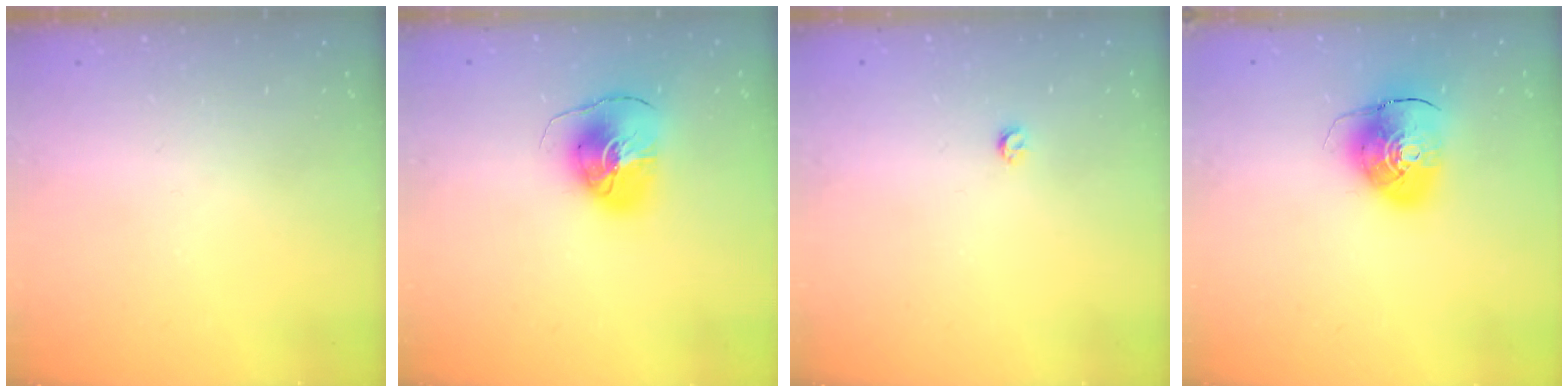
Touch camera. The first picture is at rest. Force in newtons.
{"total": 10.5, "press": 10.5, "slide": 1.3}
{"total": 2.9, "press": 2.8, "slide": 0.5}
{"total": 10.8, "press": 10.6, "slide": 1.8}